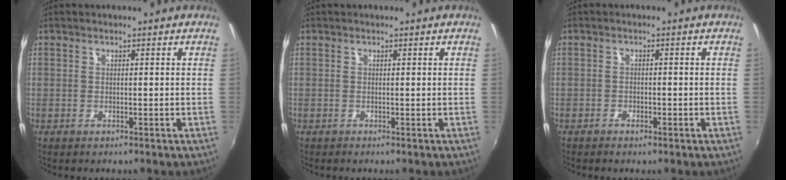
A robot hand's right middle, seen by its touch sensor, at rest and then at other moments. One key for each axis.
{"total": 0.0}
{"total": 1.6, "fx": -1.1, "fy": 0.8, "fz": 0.9, "tx": -0.017, "ty": -0.004, "tz": -0.021}